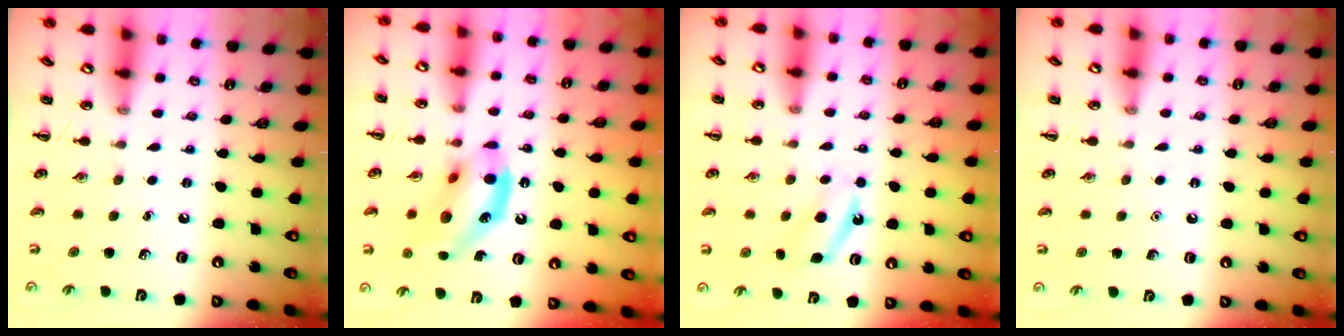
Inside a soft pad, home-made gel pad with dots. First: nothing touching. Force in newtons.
{"total": 13.7, "press": 13.2, "slide": 3.8}
{"total": 5.9, "press": 5.7, "slide": 1.6}
{"total": 1.6, "press": 1.6, "slide": 0.1}